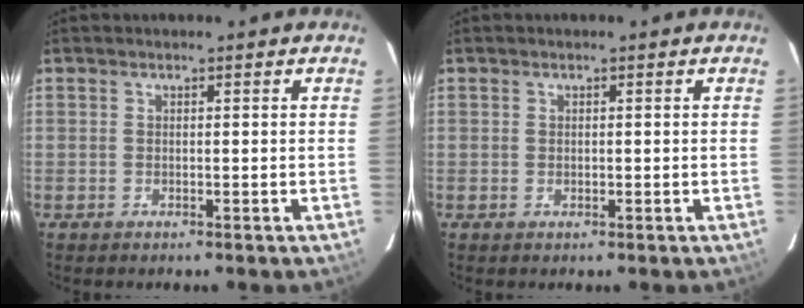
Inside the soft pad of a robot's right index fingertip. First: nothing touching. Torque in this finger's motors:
{"motor_torque": [-0.20, 0.12, -0.09, -0.02]}